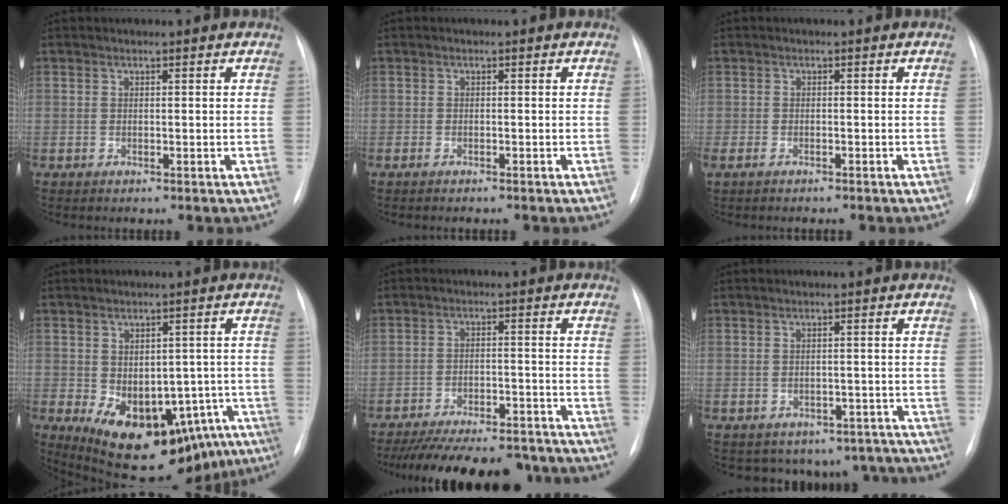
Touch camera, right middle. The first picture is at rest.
{"total": 1.1, "force": [-0.9, 0.2, 0.5], "torque": [-0.014, -0.003, -0.009]}
{"total": 2.8, "force": [-2.2, 1.0, 1.4], "torque": [-0.026, -0.006, -0.026]}
{"total": 16.5, "force": [-8.1, 9.6, 10.8], "torque": [-0.119, 0.017, -0.092]}
{"total": 20.0, "force": [-17.9, 4.8, 7.6], "torque": [-0.123, -0.010, -0.243]}
{"total": 10.1, "force": [-8.3, 5.7, 1.1], "torque": [0.000, 0.024, -0.082]}